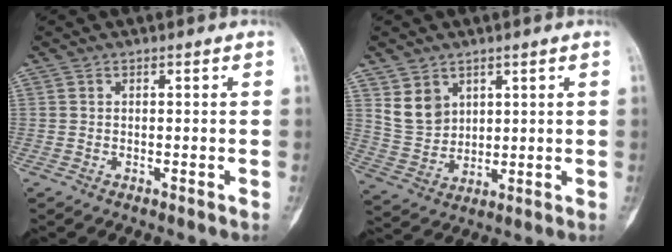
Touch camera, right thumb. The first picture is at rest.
{"total": 7.4, "force": [3.6, 5.6, 3.1], "torque": [-0.040, -0.022, 0.085]}